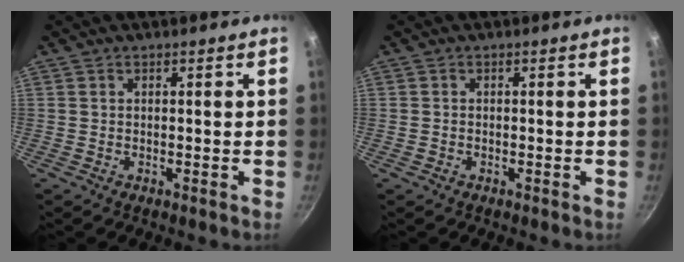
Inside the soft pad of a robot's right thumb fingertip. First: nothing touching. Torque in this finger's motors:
{"motor_torque": [-0.14, -0.14, -0.28, 0.09, -0.04]}